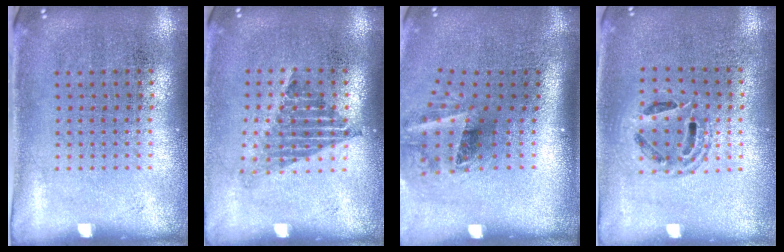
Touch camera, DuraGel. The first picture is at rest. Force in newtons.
{"total": 1.3, "press": 1.0, "slide": 0.9}
{"total": 2.0, "press": 1.2, "slide": 1.6}
{"total": 1.3, "press": 1.1, "slide": 0.6}